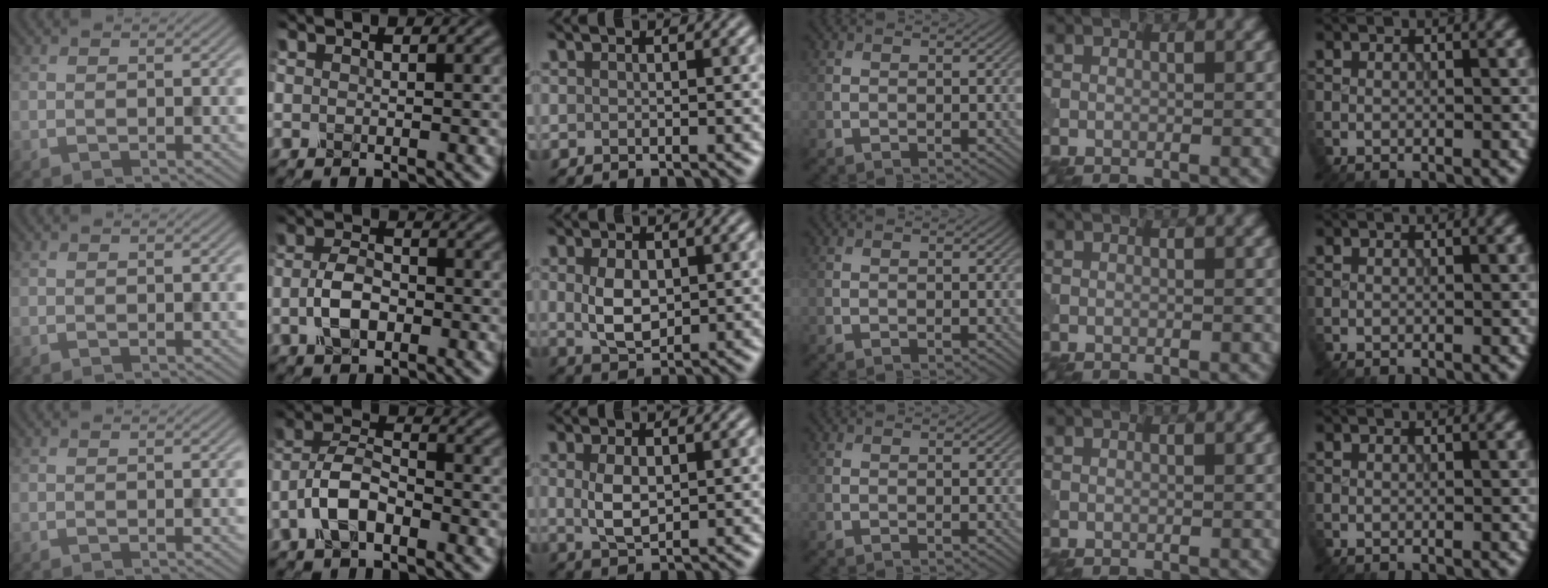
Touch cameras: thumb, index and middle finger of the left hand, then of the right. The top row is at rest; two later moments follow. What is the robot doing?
{"motion": "close", "object": "eyeshadow palette"}